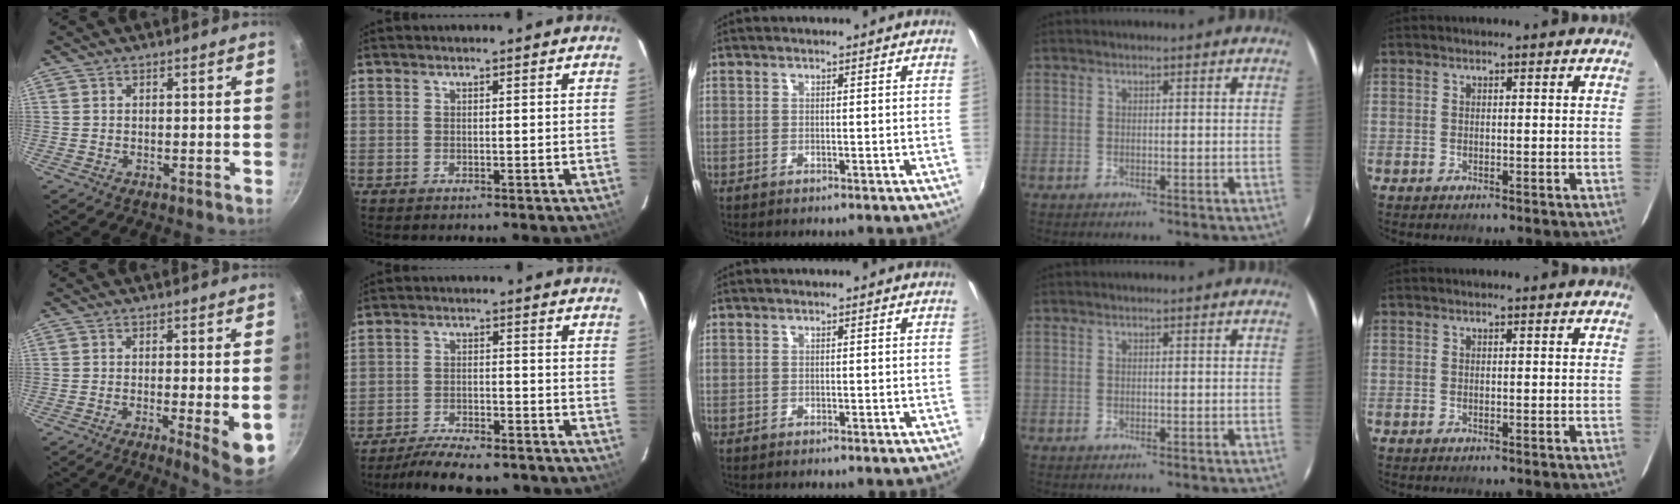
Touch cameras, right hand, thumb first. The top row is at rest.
{"thumb": {"total": 8.1, "force": [-2.2, 1.1, 7.7], "torque": [-0.096, -0.002, -0.025]}, "index": {"total": 13.3, "force": [-11.5, 3.5, 5.8], "torque": [-0.122, -0.007, -0.171]}}